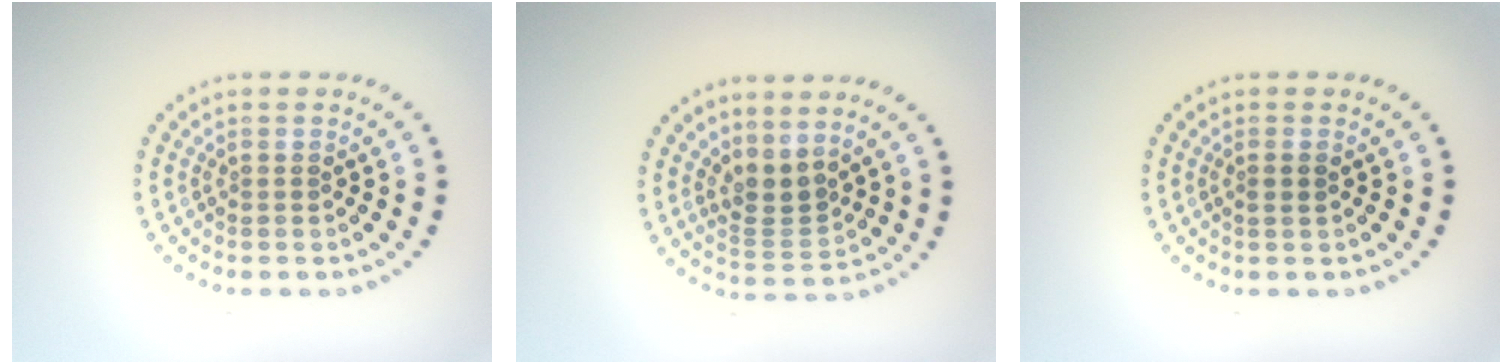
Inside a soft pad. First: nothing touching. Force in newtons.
{"total": 2.5, "press": 1.9, "slide": 1.6}
{"total": 0.9, "press": 0.8, "slide": 0.4}